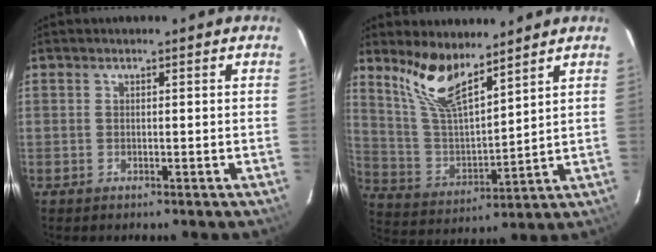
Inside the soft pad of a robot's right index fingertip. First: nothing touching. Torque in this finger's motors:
{"motor_torque": [0.35, 0.35, 0.24, 0.12]}